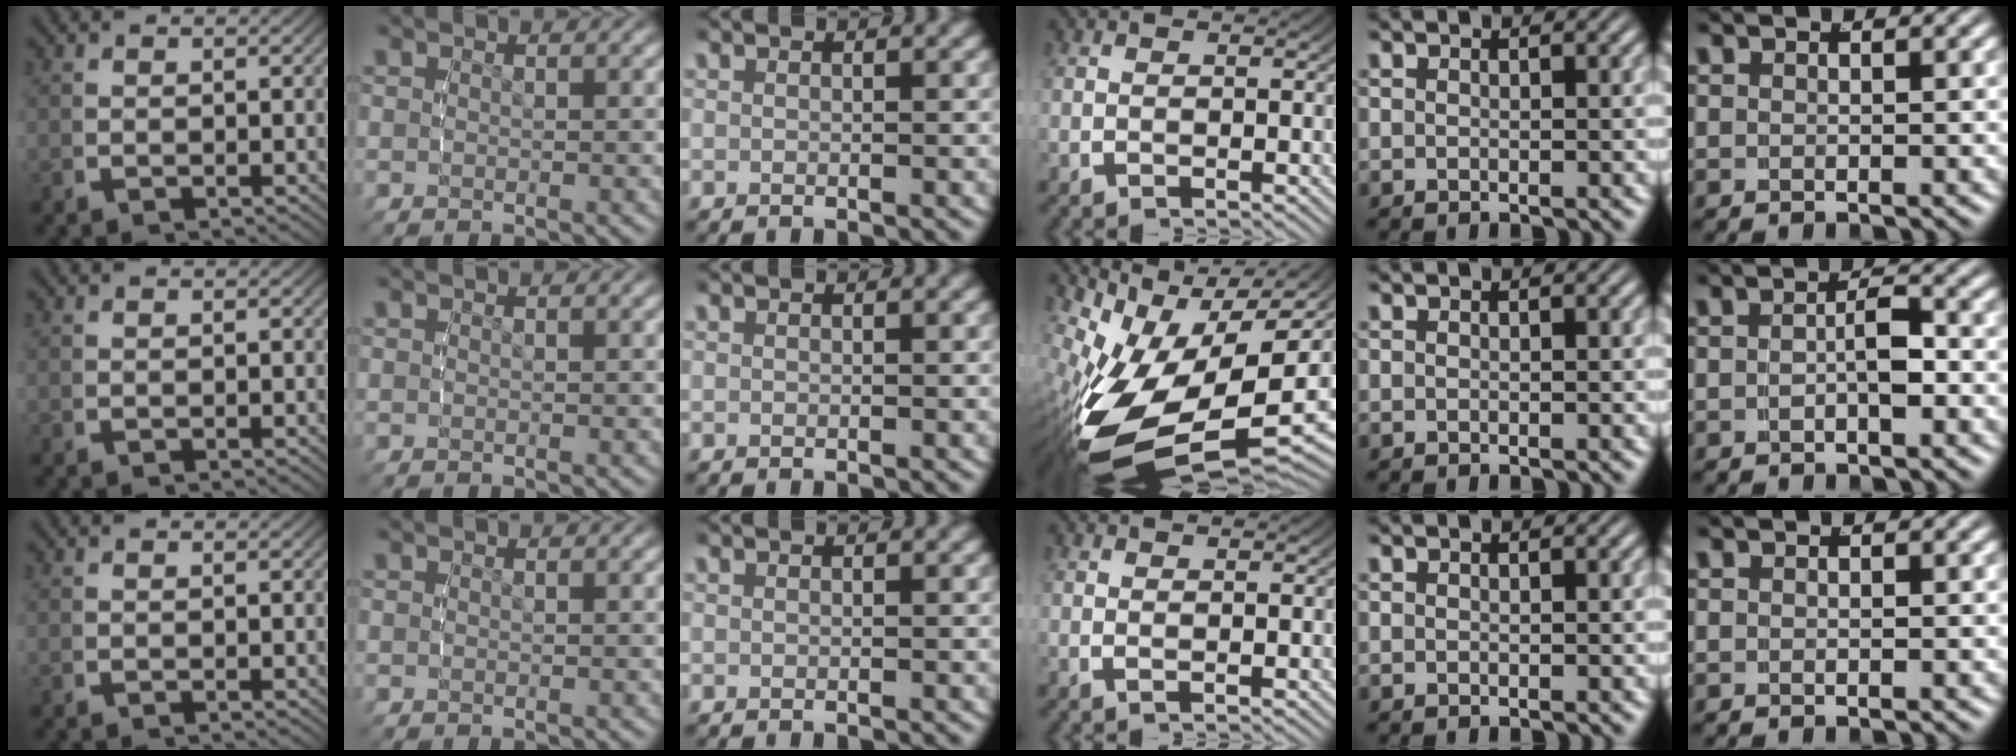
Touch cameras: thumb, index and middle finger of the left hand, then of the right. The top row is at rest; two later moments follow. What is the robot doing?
{"motion": "lift_and_place", "object": "button"}